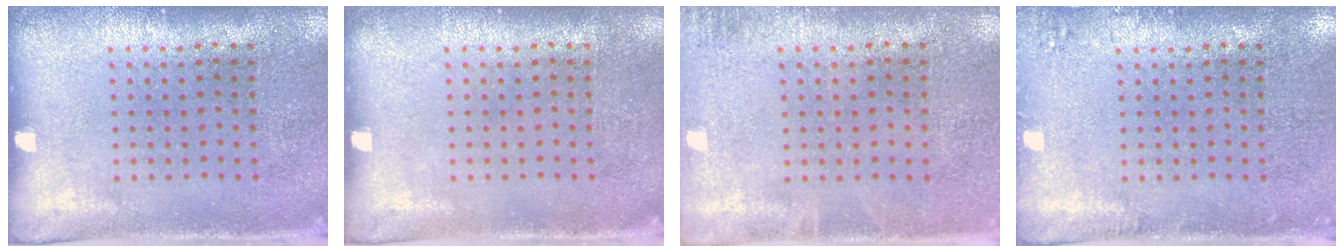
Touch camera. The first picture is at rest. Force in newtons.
{"total": 0.0}
{"total": 1.2, "press": 1.1, "slide": 0.2}
{"total": 1.3, "press": 1.2, "slide": 0.3}